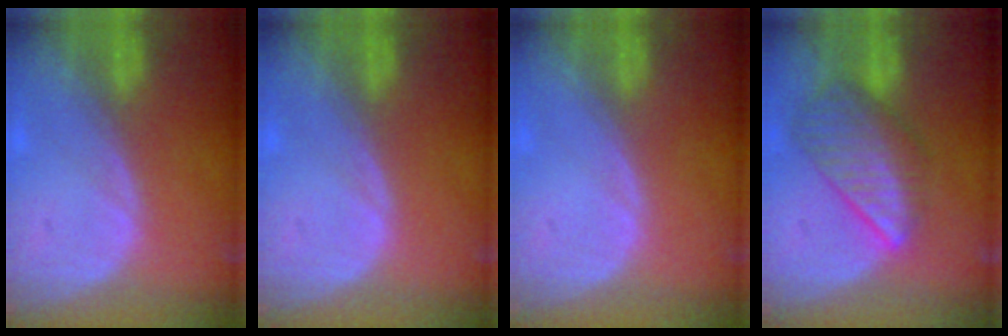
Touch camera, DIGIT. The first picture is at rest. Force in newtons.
{"total": 0.0}
{"total": 0.0}
{"total": 8.4, "press": 7.5, "slide": 3.9}